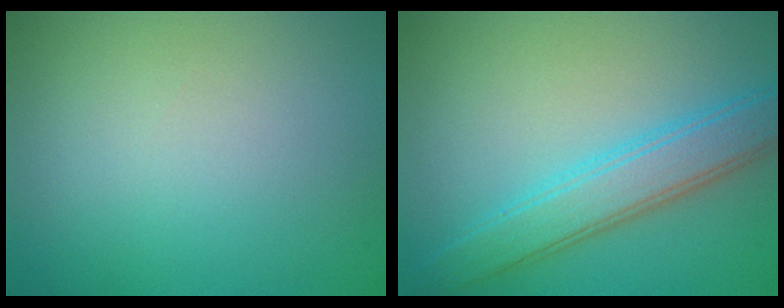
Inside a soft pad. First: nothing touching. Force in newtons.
{"total": 4.4, "press": 4.4, "slide": 0.1}